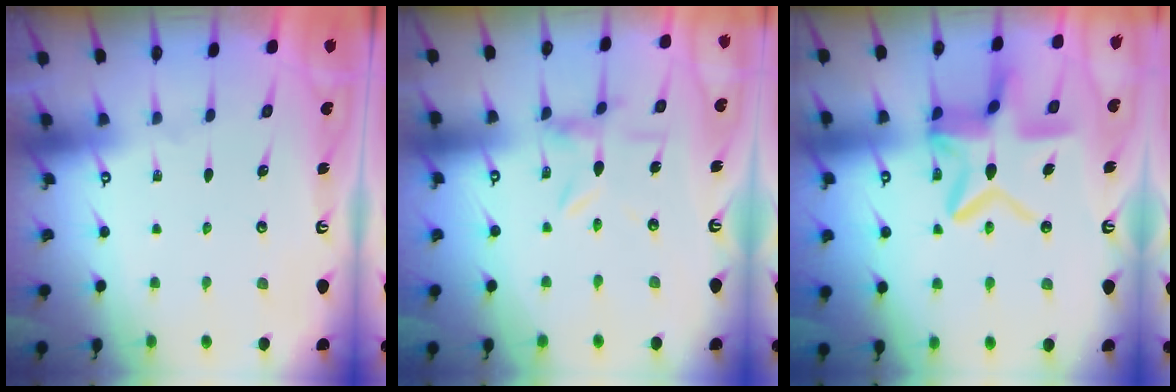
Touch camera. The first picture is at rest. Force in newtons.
{"total": 3.1, "press": 3.1, "slide": 0.4}
{"total": 16.5, "press": 16.4, "slide": 1.6}